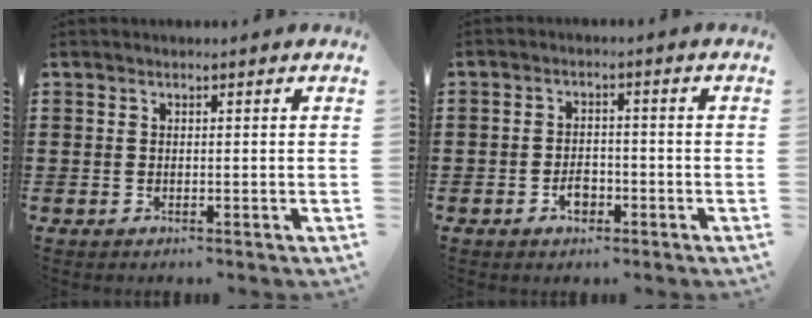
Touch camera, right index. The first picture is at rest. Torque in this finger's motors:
{"motor_torque": [1.83, 0.31, 0.04, 0.01]}